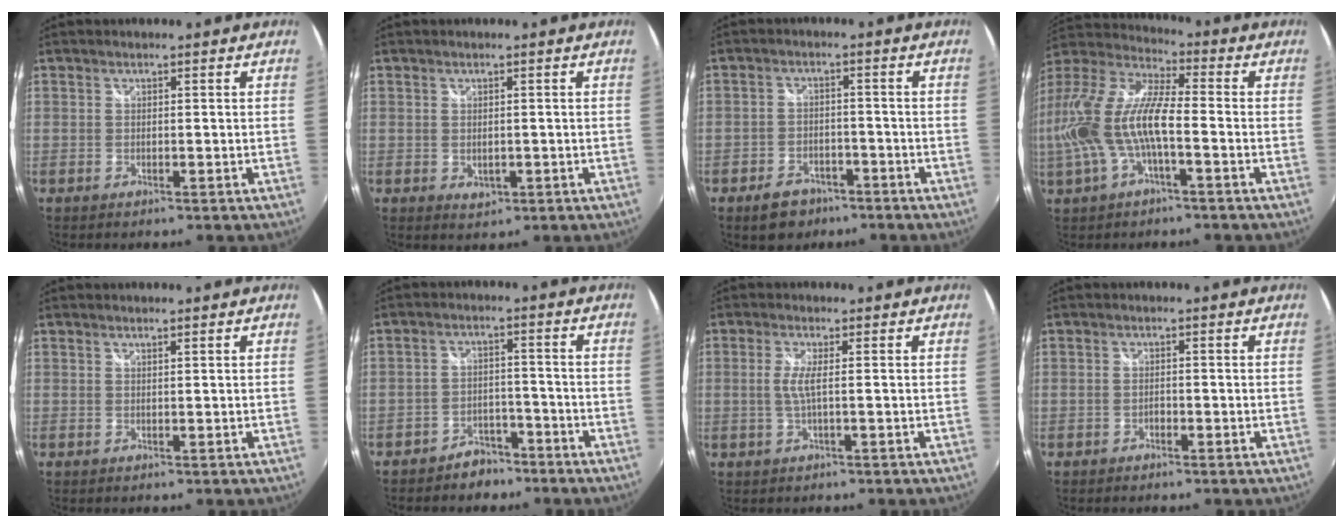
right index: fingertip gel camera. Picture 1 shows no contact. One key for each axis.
{"total": 2.4, "fx": -0.2, "fy": 1.9, "fz": 1.5, "tx": -0.024, "ty": -0.005, "tz": -0.001}
{"total": 6.7, "fx": -4.6, "fy": 4.3, "fz": 2.2, "tx": -0.066, "ty": 0.009, "tz": -0.063}
{"total": 18.2, "fx": -3.3, "fy": 6.1, "fz": 16.8, "tx": -0.333, "ty": -0.005, "tz": -0.066}
{"total": 0.6, "fx": 0.5, "fy": -0.1, "fz": 0.2, "tx": -0.006, "ty": -0.003, "tz": 0.007}
{"total": 5.9, "fx": -4.6, "fy": 3.5, "fz": 1.1, "tx": -0.036, "ty": 0.021, "tz": -0.068}
{"total": 2.7, "fx": -0.2, "fy": -0.2, "fz": 2.7, "tx": -0.057, "ty": -0.002, "tz": -0.004}
{"total": 0.9, "fx": -0.7, "fy": 0.6, "fz": 0.3, "tx": -0.007, "ty": -0.001, "tz": -0.013}